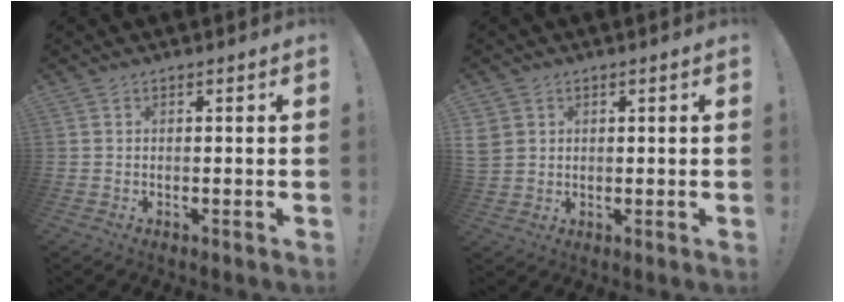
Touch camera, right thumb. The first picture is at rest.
{"total": 4.2, "force": [1.6, 3.6, 1.3], "torque": [-0.032, -0.004, 0.034]}